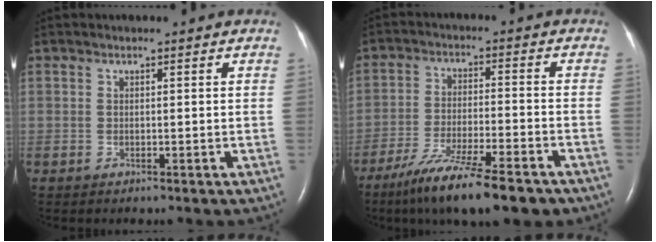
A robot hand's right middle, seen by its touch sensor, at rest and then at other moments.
{"total": 14.9, "force": [-11.1, 1.9, 9.9], "torque": [-0.159, -0.037, -0.182]}